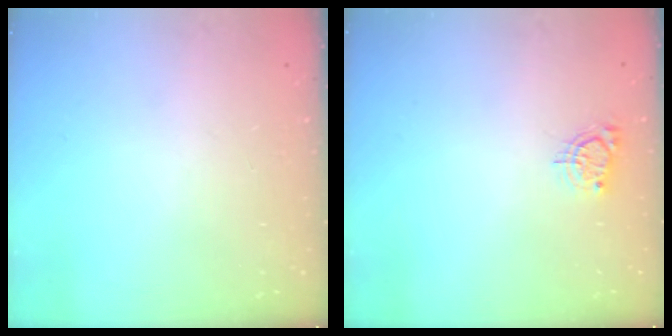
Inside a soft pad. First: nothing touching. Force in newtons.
{"total": 4.3, "press": 4.2, "slide": 0.4}